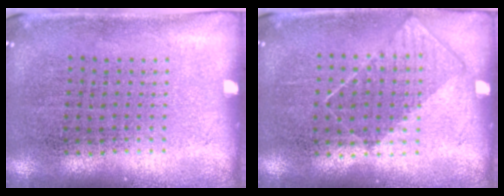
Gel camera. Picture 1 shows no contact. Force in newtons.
{"total": 0.8, "press": 0.7, "slide": 0.4}